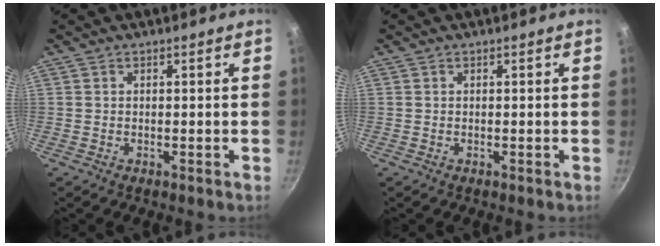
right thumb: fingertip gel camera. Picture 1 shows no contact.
{"total": 0.0}